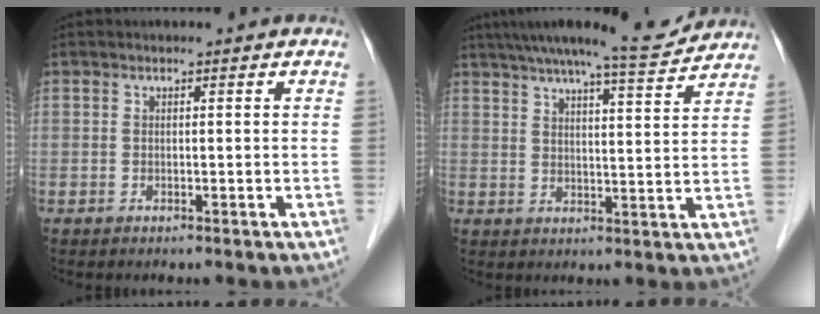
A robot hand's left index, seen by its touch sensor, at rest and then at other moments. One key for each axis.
{"total": 11.9, "fx": 11.0, "fy": 0.3, "fz": 4.6, "tx": -0.072, "ty": 0.005, "tz": 0.150}